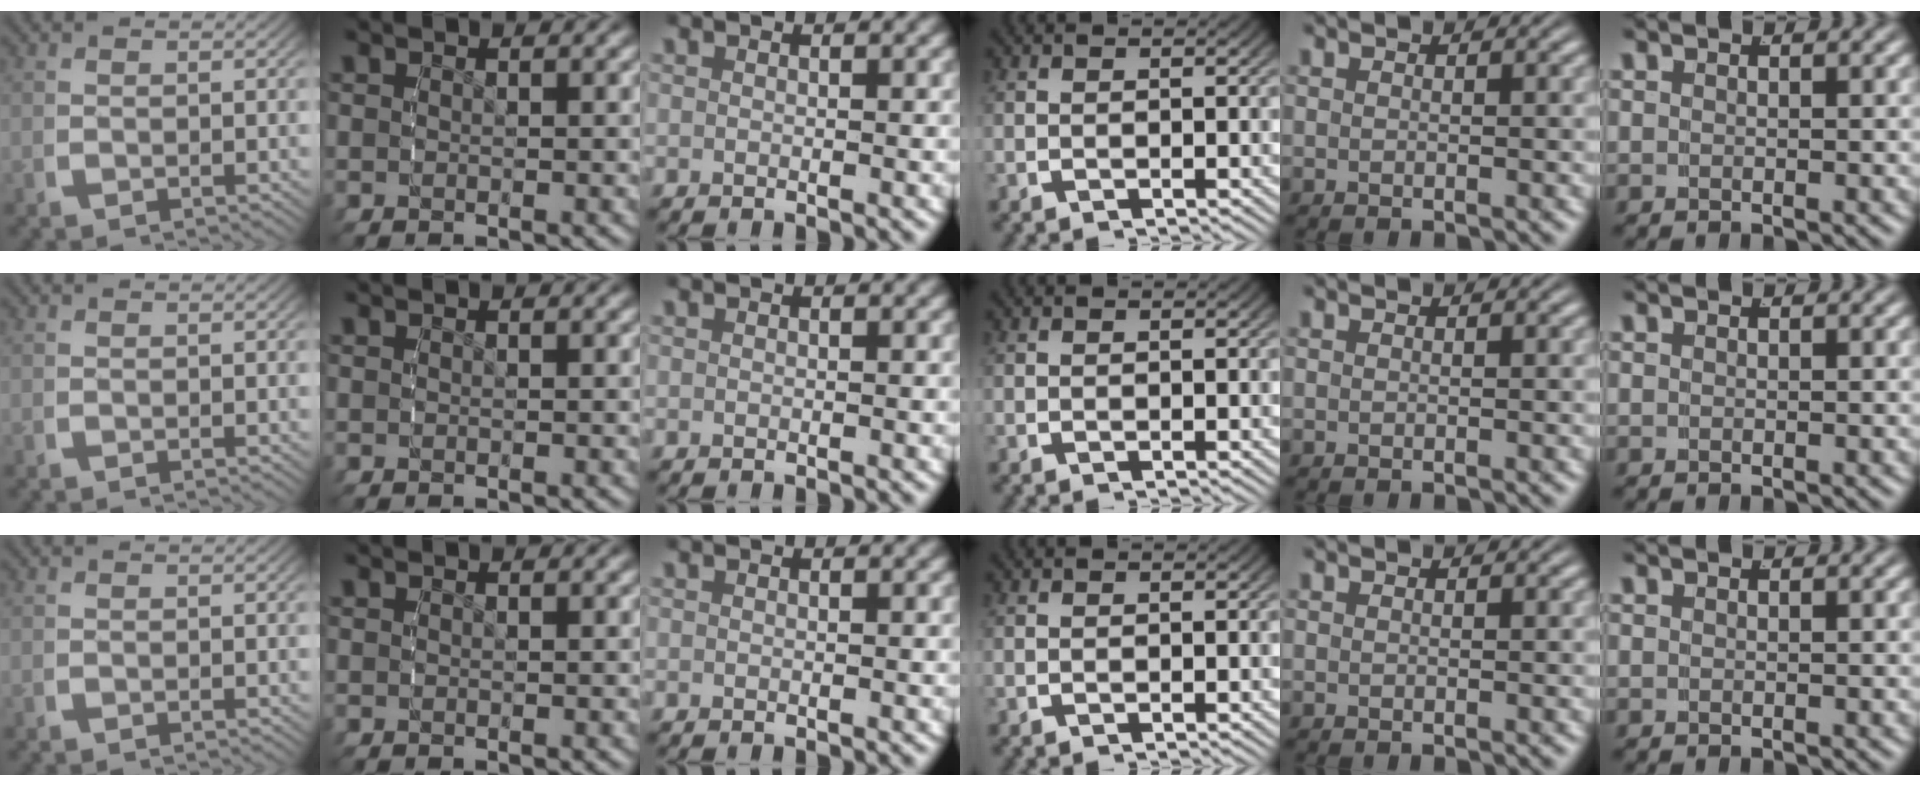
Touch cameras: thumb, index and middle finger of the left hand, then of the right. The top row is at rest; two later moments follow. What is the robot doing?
{"motion": "reach", "object": "scarf"}